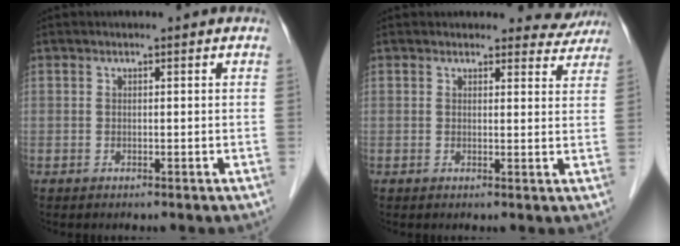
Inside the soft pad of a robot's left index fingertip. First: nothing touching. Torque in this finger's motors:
{"motor_torque": [0.53, -0.47, 0.06, -0.02]}